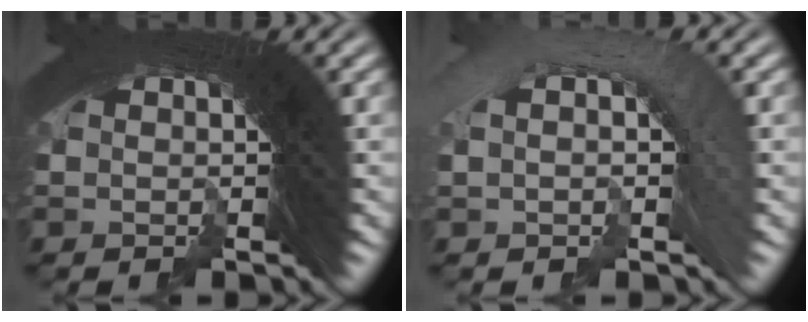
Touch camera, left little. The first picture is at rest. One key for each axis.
{"total": 3.6, "fx": -3.3, "fy": 1.2, "fz": -1.0, "tx": 0.013, "ty": 0.004, "tz": -0.055}